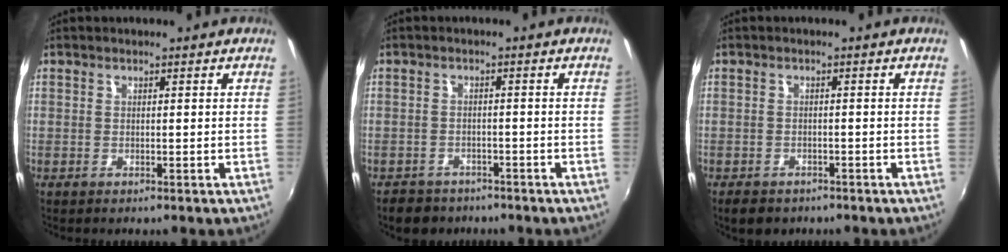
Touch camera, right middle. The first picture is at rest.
{"total": 5.3, "force": [-4.2, 3.0, 1.1], "torque": [-0.035, -0.003, -0.066]}
{"total": 4.1, "force": [-3.0, 2.4, 1.5], "torque": [-0.041, -0.012, -0.044]}